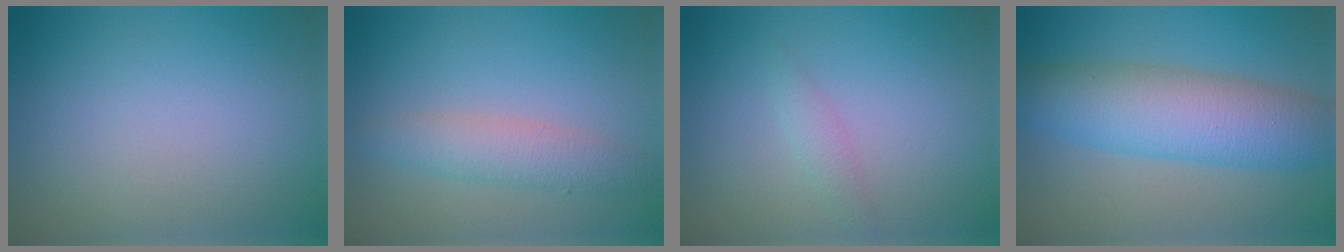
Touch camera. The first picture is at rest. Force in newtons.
{"total": 2.9, "press": 2.9, "slide": 0.1}
{"total": 1.2, "press": 1.2, "slide": 0.0}
{"total": 7.7, "press": 7.7, "slide": 0.3}